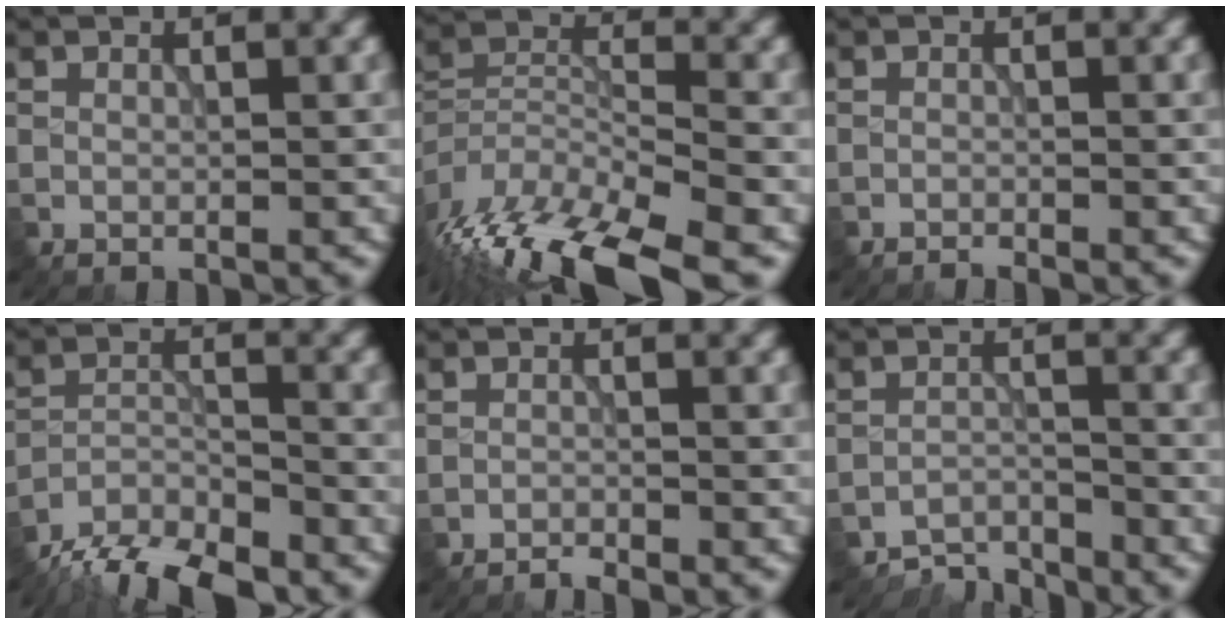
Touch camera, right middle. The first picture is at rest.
{"total": 13.4, "force": [-8.8, 4.3, 9.1], "torque": [-0.189, -0.005, -0.149]}
{"total": 0.8, "force": [-0.8, 0.0, 0.2], "torque": [0.000, 0.001, -0.018]}
{"total": 9.1, "force": [-7.9, 2.7, 3.5], "torque": [-0.054, -0.015, -0.138]}
{"total": 1.3, "force": [-1.3, 0.1, 0.3], "torque": [-0.002, 0.001, -0.028]}
{"total": 3.9, "force": [-3.8, 0.9, 0.6], "torque": [-0.006, -0.001, -0.072]}